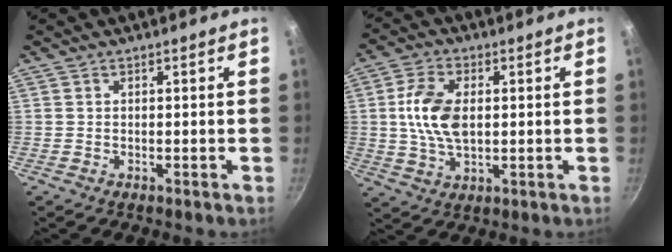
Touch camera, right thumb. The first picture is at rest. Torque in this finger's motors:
{"motor_torque": [0.59, 1.78, 1.20, -0.52, 0.09]}